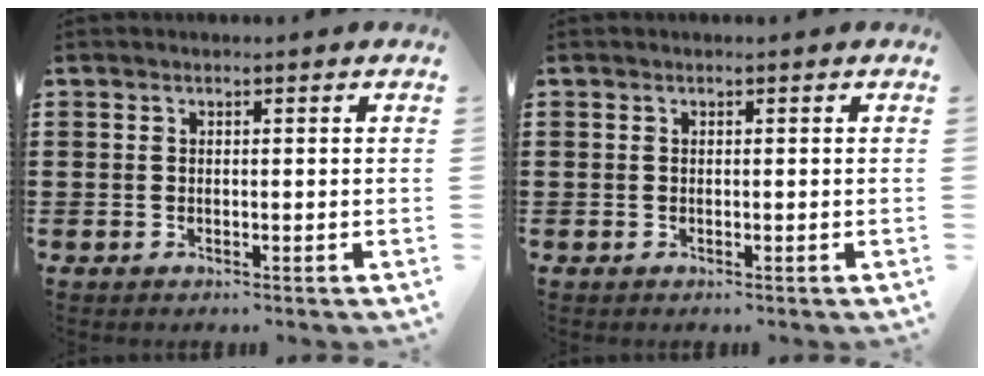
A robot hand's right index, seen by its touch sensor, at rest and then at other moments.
{"total": 0.0}